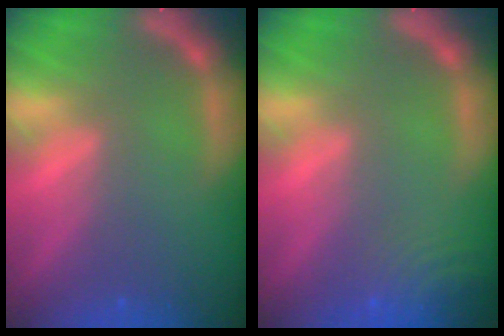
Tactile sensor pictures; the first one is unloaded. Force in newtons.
{"total": 6.1}